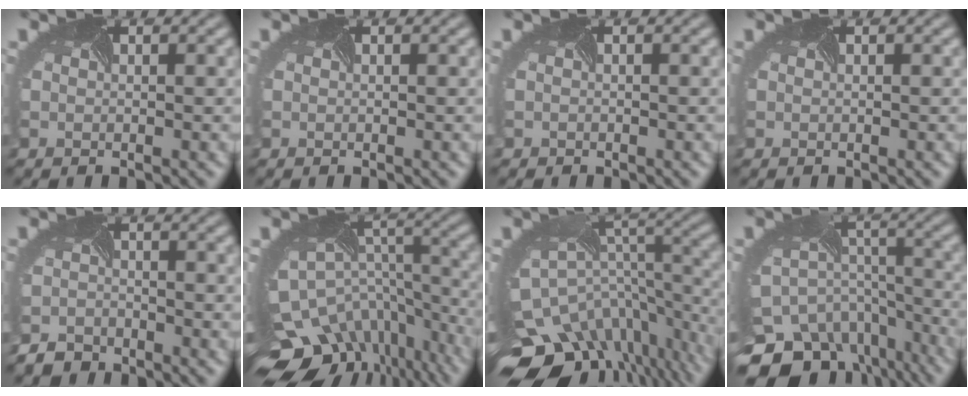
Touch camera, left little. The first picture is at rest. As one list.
[{"total": 0.0}, {"total": 0.8, "force": [-0.6, 0.2, -0.4], "torque": [0.006, -0.008, -0.010]}, {"total": 0.0}, {"total": 3.5, "force": [-3.3, 0.7, -0.8], "torque": [0.011, -0.020, -0.060]}, {"total": 14.6, "force": [-10.7, 8.2, 5.6], "torque": [-0.119, -0.034, -0.129]}, {"total": 14.0, "force": [-9.6, 7.8, 6.5], "torque": [-0.146, -0.030, -0.123]}, {"total": 17.3, "force": [-13.4, 9.9, 4.8], "torque": [-0.124, -0.060, -0.156]}]